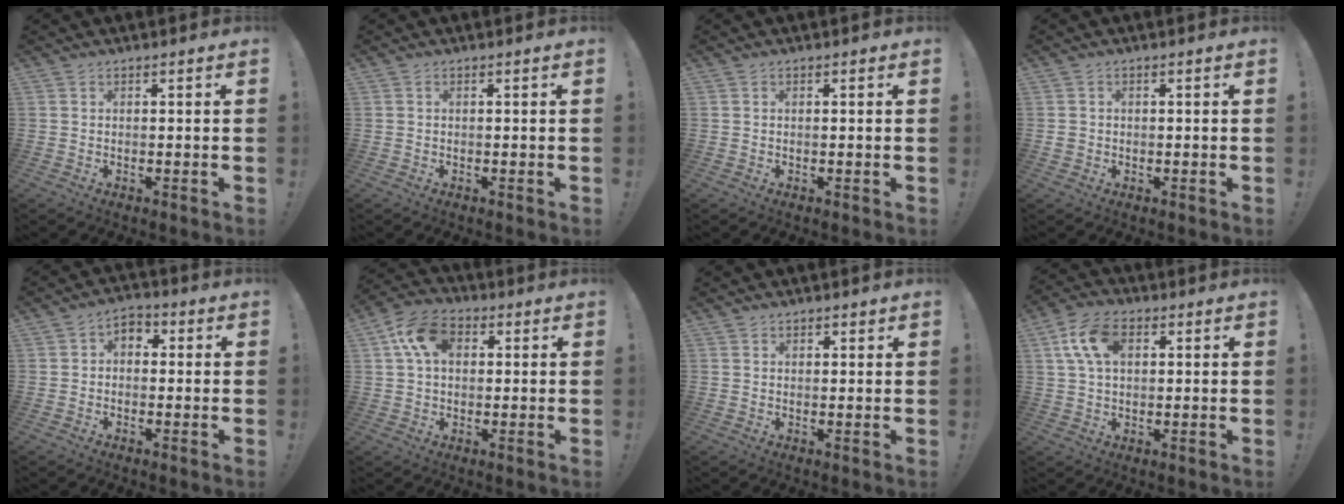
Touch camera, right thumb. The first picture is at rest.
{"total": 0.0}
{"total": 0.0}
{"total": 1.6, "force": [-0.3, 1.5, 0.5], "torque": [-0.007, 0.002, -0.004]}
{"total": 3.6, "force": [-0.6, 2.8, 2.2], "torque": [-0.030, 0.007, -0.012]}
{"total": 11.7, "force": [3.3, 7.8, 8.1], "torque": [-0.138, 0.007, 0.064]}
{"total": 1.2, "force": [1.0, 0.7, 0.3], "torque": [0.006, -0.007, 0.016]}
{"total": 11.8, "force": [3.3, 7.3, 8.7], "torque": [-0.160, 0.008, 0.065]}